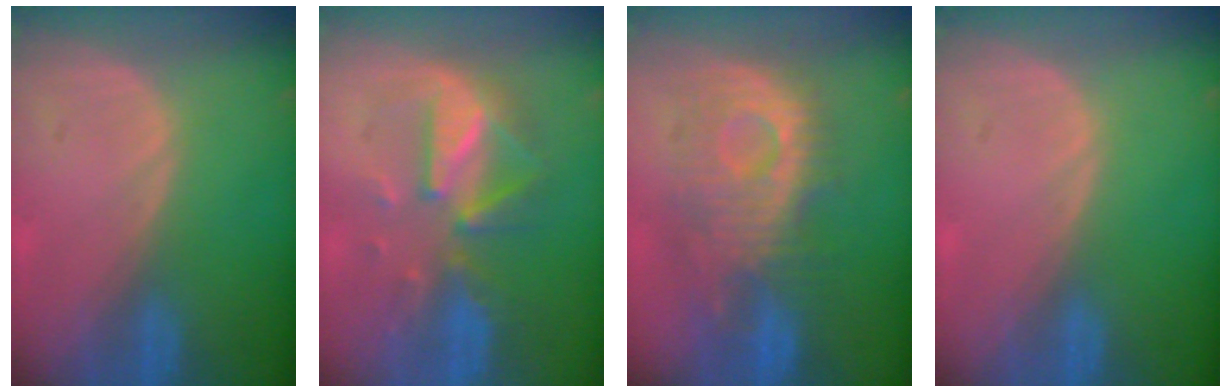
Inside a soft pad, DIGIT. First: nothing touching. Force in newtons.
{"total": 8.1, "press": 8.0, "slide": 1.4}
{"total": 10.2, "press": 9.9, "slide": 2.6}
{"total": 0.0}